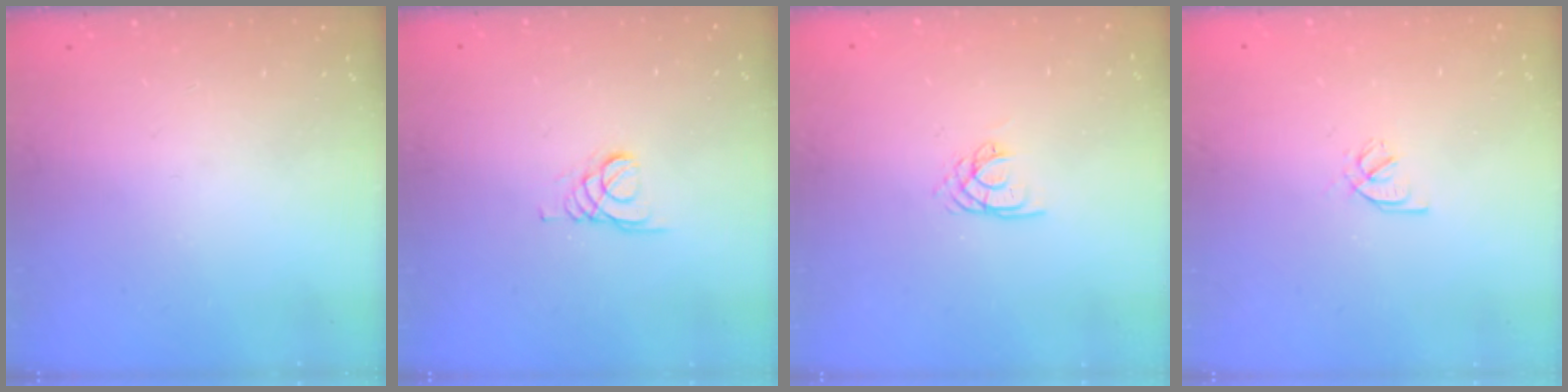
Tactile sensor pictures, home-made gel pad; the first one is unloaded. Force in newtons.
{"total": 1.6, "press": 1.5, "slide": 0.2}
{"total": 2.2, "press": 2.2, "slide": 0.2}
{"total": 2.2, "press": 2.1, "slide": 0.6}